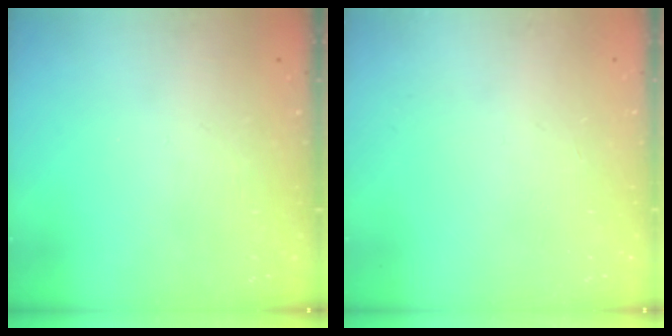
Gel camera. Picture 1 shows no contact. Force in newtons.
{"total": 0.0}